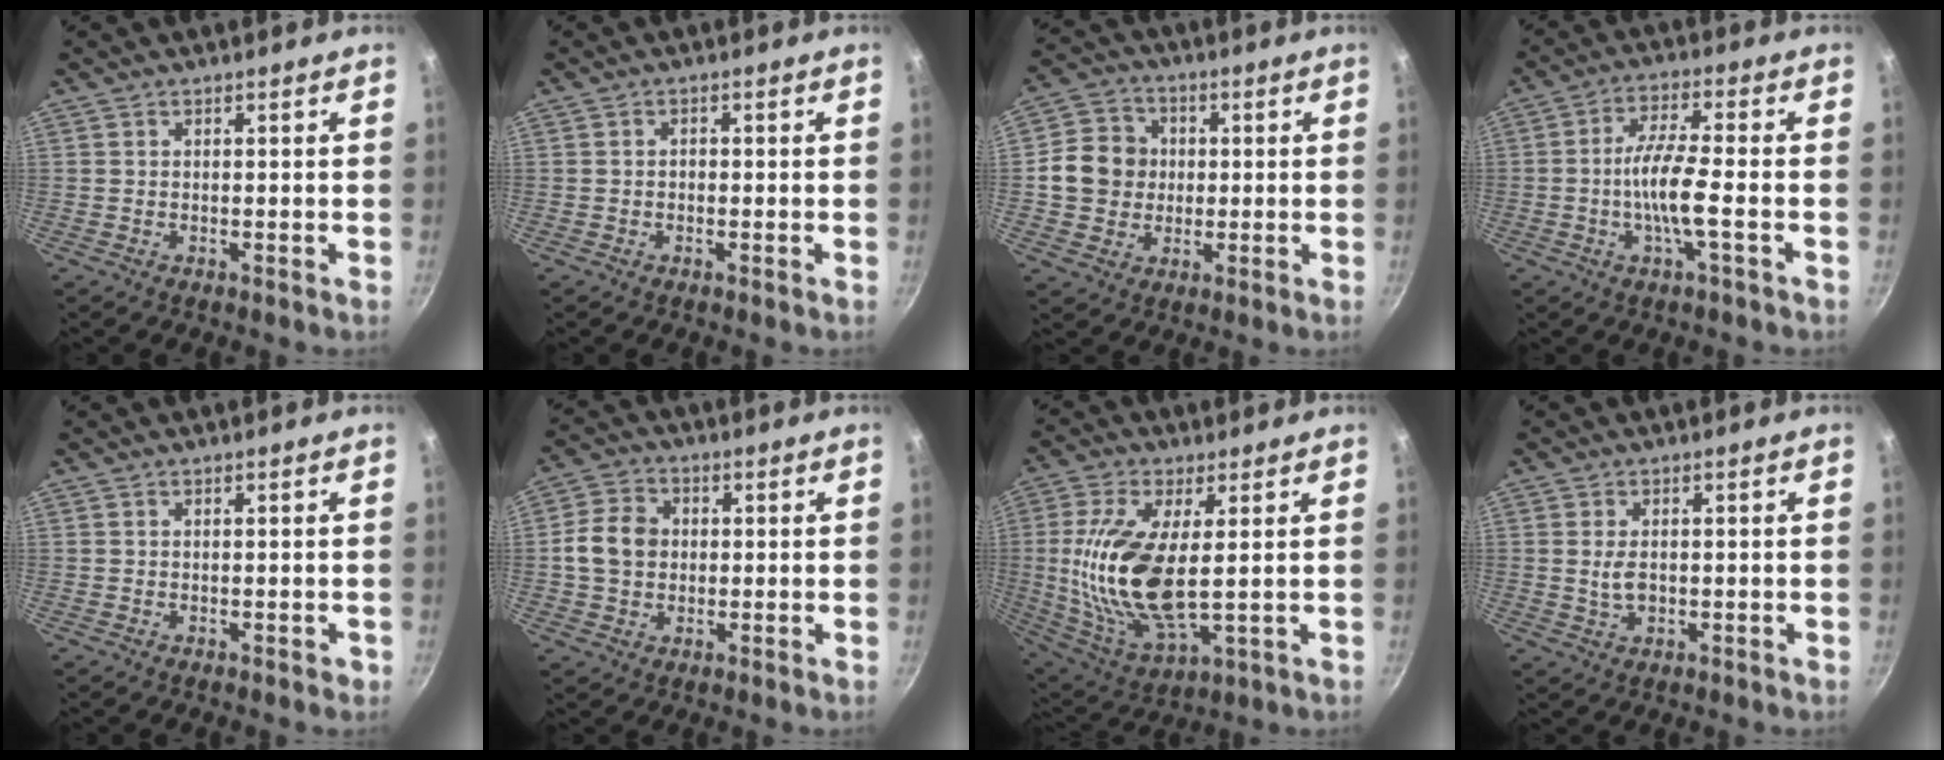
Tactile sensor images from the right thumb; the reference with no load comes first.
{"total": 0.9, "force": [-0.3, 0.7, 0.5], "torque": [-0.009, 0.004, -0.006]}
{"total": 10.0, "force": [0.3, 9.0, 4.3], "torque": [-0.045, 0.014, -0.004]}
{"total": 9.0, "force": [-2.2, 1.6, 8.5], "torque": [-0.170, 0.023, -0.049]}
{"total": 0.7, "force": [-0.3, 0.4, 0.5], "torque": [-0.004, 0.003, -0.002]}
{"total": 8.1, "force": [0.3, 6.7, 4.6], "torque": [-0.064, 0.012, -0.007]}
{"total": 17.9, "force": [1.5, 7.6, 16.1], "torque": [-0.333, -0.015, 0.036]}
{"total": 3.4, "force": [0.0, 2.2, 2.7], "torque": [-0.043, -0.001, 0.001]}